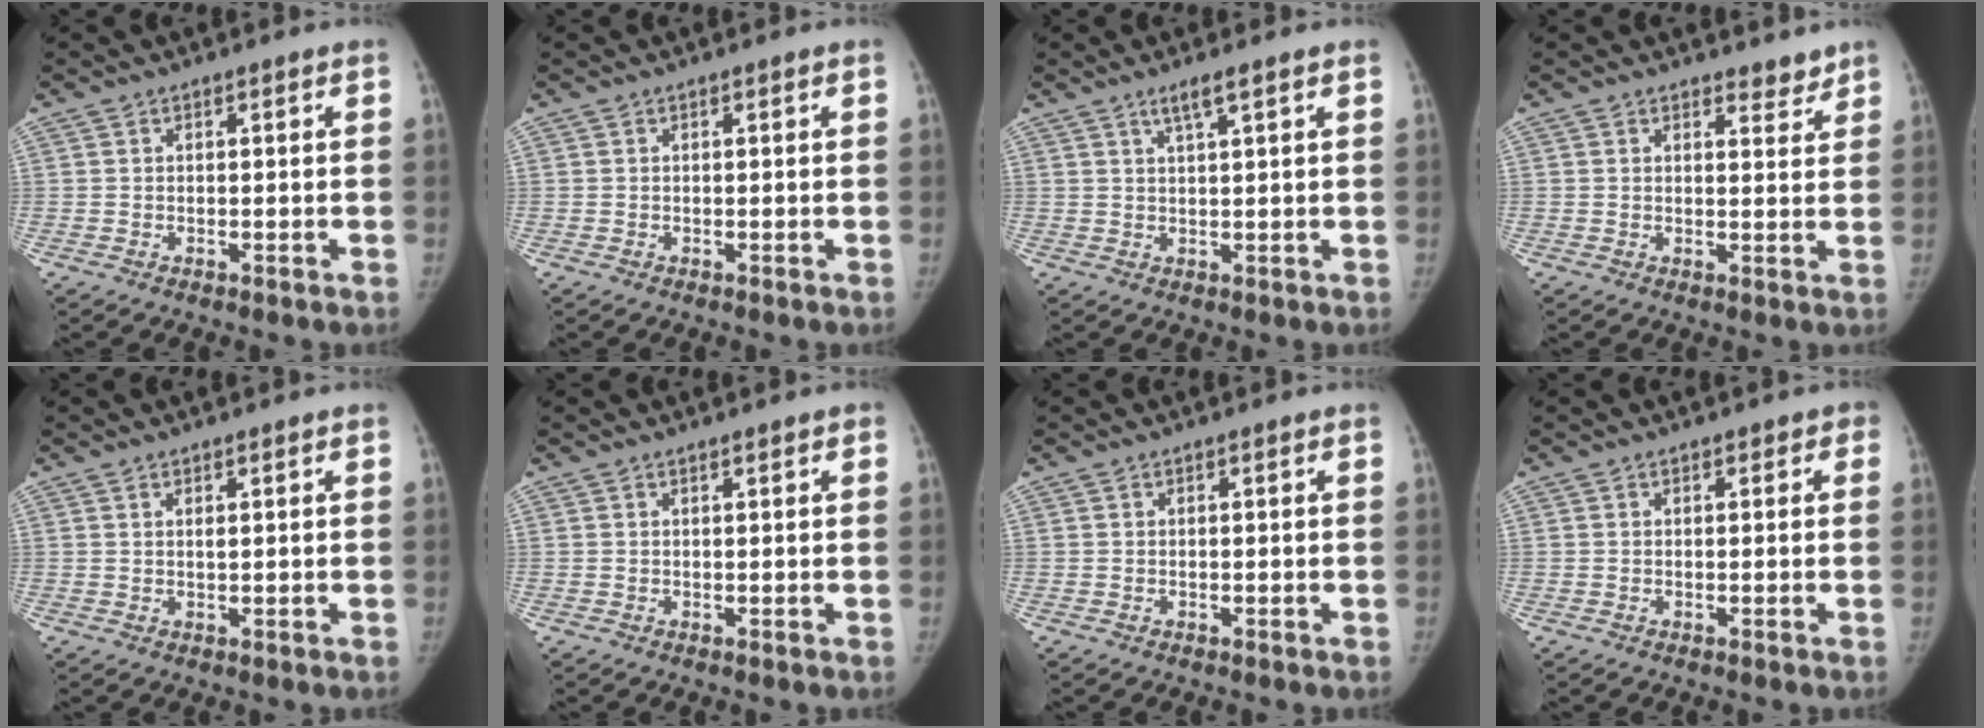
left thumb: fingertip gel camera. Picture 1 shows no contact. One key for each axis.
{"total": 0.0}
{"total": 2.9, "fx": 1.8, "fy": 0.1, "fz": 2.3, "tx": -0.048, "ty": -0.005, "tz": 0.038}
{"total": 2.8, "fx": 2.5, "fy": 1.1, "fz": 0.6, "tx": 0.010, "ty": -0.020, "tz": 0.032}
{"total": 0.8, "fx": 0.4, "fy": 0.3, "fz": 0.6, "tx": -0.009, "ty": 0.000, "tz": 0.008}
{"total": 0.6, "fx": 0.4, "fy": 0.1, "fz": 0.3, "tx": -0.002, "ty": 0.000, "tz": 0.006}
{"total": 0.0}
{"total": 0.9, "fx": 0.4, "fy": 0.7, "fz": 0.3, "tx": 0.014, "ty": 0.002, "tz": -0.001}